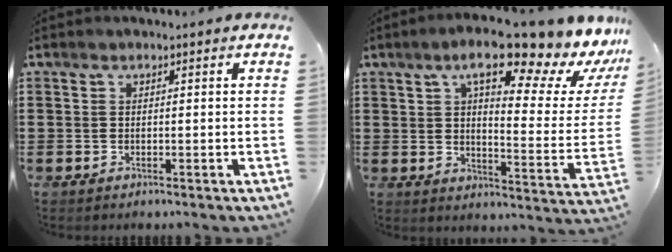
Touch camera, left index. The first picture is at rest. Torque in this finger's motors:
{"motor_torque": [1.42, -0.72, 1.05, 0.21]}